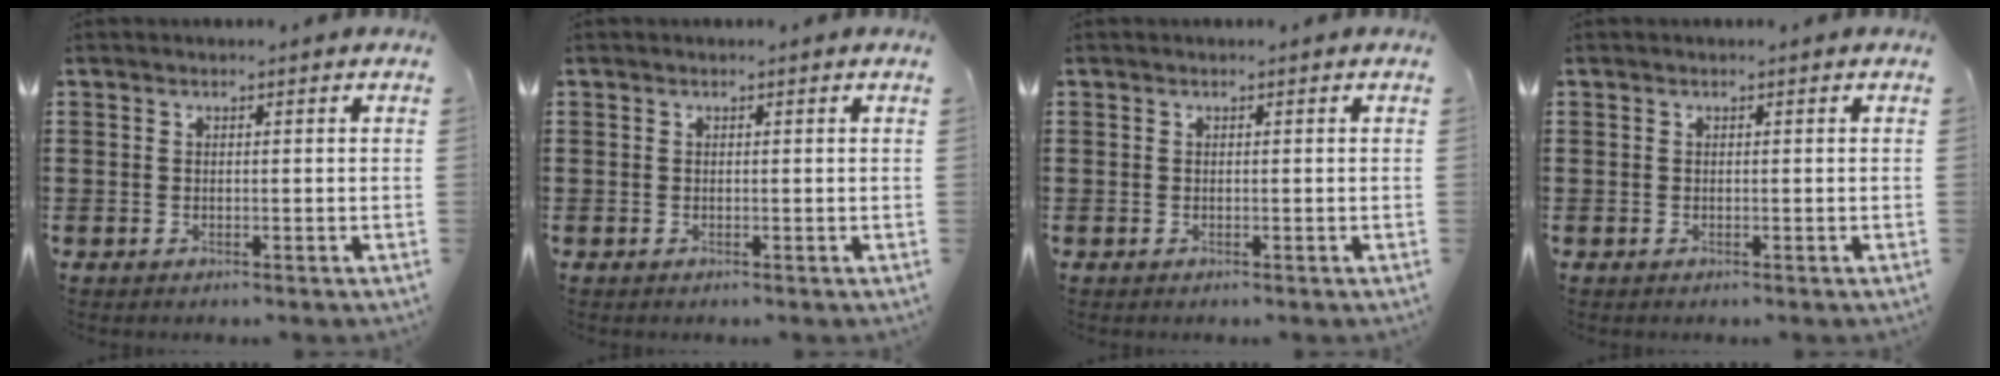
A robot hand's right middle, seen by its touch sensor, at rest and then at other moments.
{"total": 0.0}
{"total": 0.0}
{"total": 0.0}